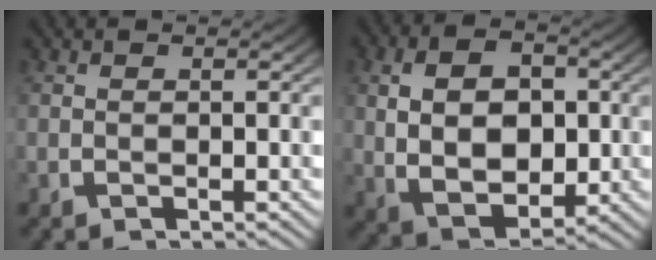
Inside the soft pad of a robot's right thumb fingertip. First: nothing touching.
{"total": 10.6, "force": [-0.5, 7.3, 7.6], "torque": [-0.148, -0.035, 0.010]}